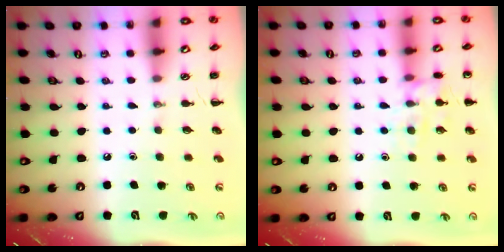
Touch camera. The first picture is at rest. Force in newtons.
{"total": 10.5, "press": 10.5, "slide": 0.6}